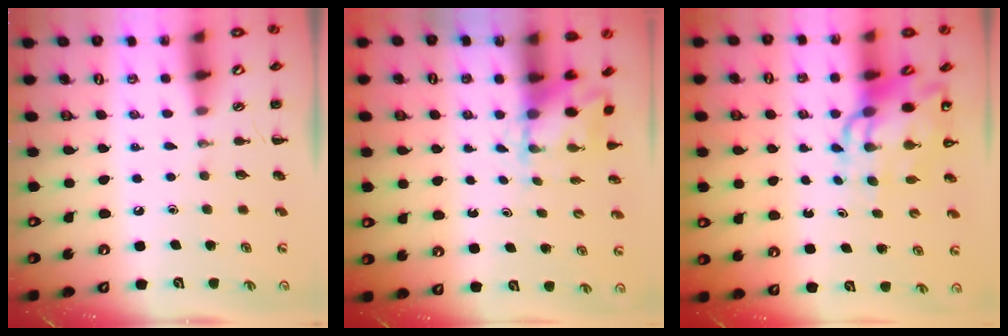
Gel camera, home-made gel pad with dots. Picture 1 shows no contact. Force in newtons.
{"total": 2.7, "press": 2.5, "slide": 0.9}
{"total": 11.2, "press": 10.7, "slide": 3.1}